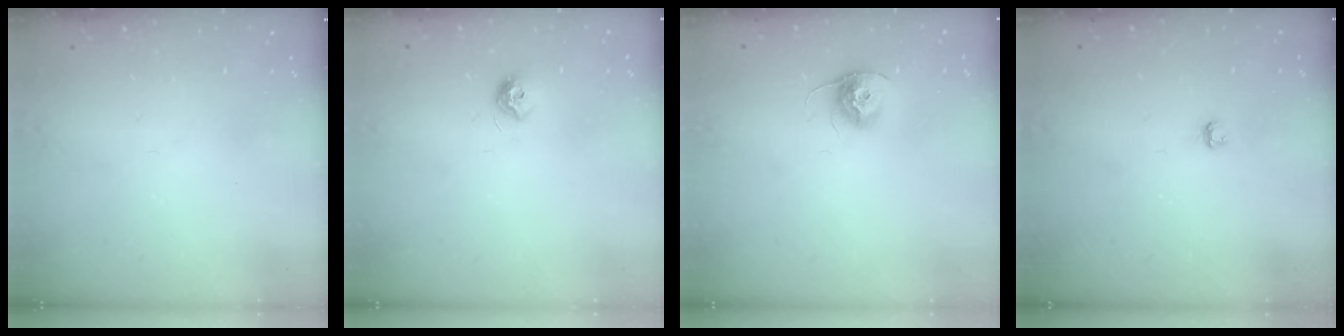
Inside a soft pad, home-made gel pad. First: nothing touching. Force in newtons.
{"total": 7.2, "press": 7.2, "slide": 0.5}
{"total": 10.3, "press": 10.3, "slide": 0.5}
{"total": 2.9, "press": 2.9, "slide": 0.3}